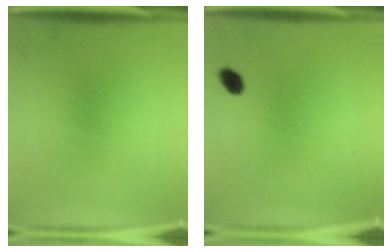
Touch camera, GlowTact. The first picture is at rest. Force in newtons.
{"total": 2.4}